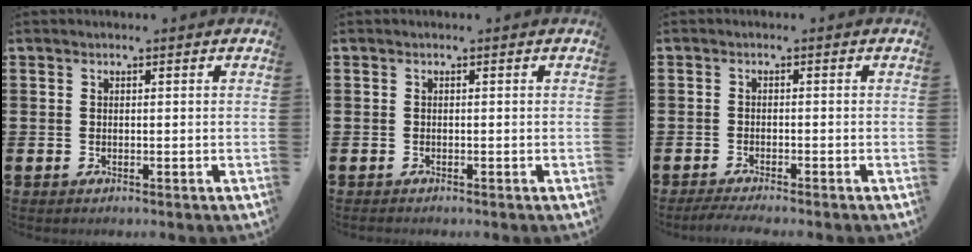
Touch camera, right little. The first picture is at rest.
{"total": 0.0}
{"total": 1.5, "force": [-1.3, 0.0, 0.7], "torque": [-0.012, 0.001, -0.025]}